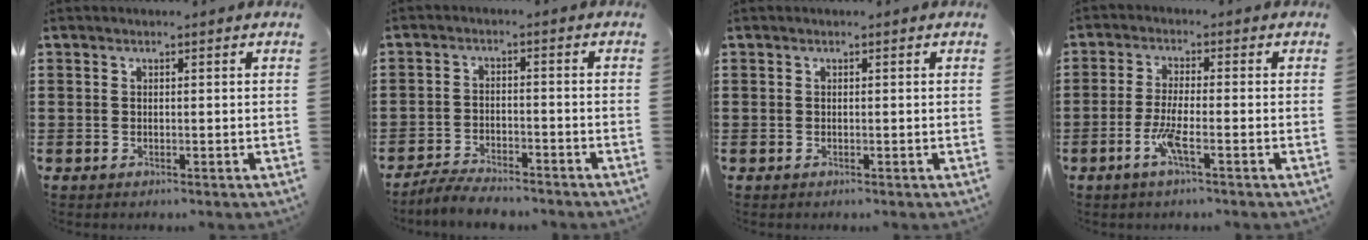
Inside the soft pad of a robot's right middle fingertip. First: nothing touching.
{"total": 3.8, "force": [-3.7, 0.4, 0.8], "torque": [-0.016, 0.008, -0.078]}
{"total": 0.0}
{"total": 4.5, "force": [-2.0, 0.5, 3.9], "torque": [-0.089, -0.007, -0.043]}